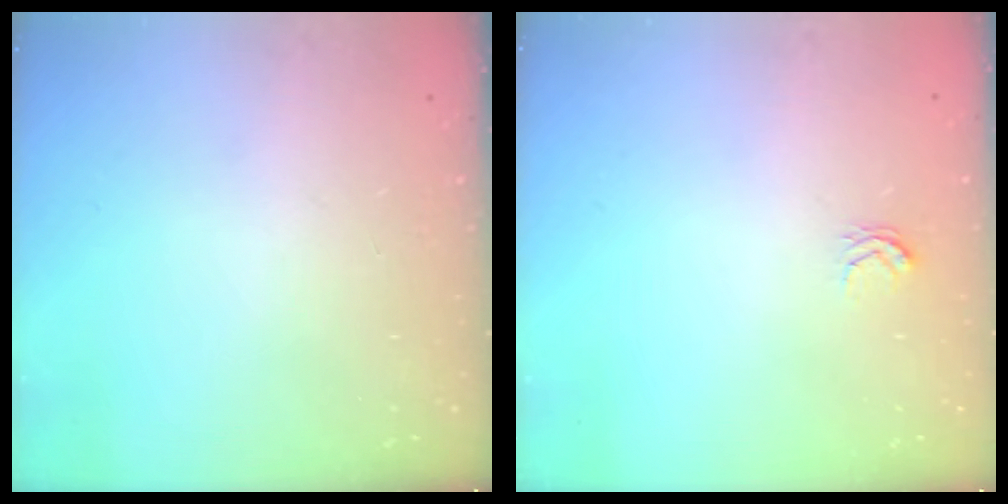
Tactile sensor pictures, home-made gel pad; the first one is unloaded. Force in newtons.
{"total": 2.6, "press": 2.6, "slide": 0.3}